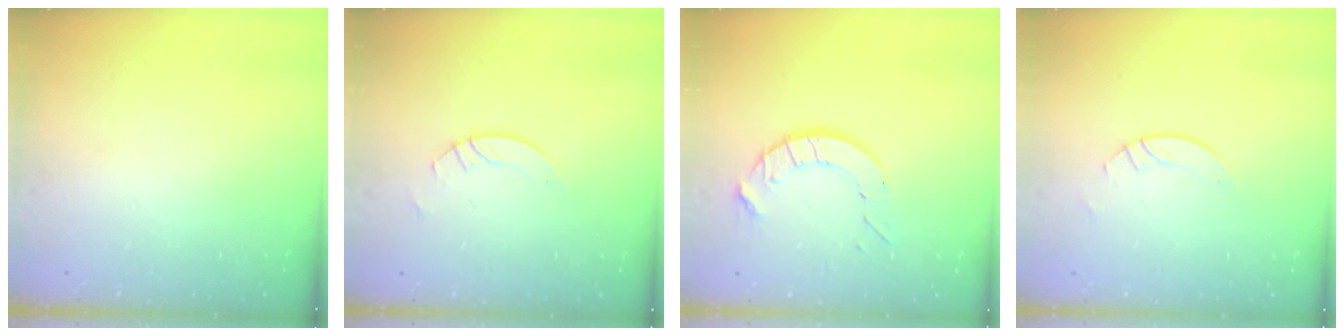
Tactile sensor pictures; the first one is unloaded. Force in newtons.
{"total": 3.0, "press": 3.0, "slide": 0.3}
{"total": 8.4, "press": 8.4, "slide": 0.6}
{"total": 2.1, "press": 2.1, "slide": 0.2}